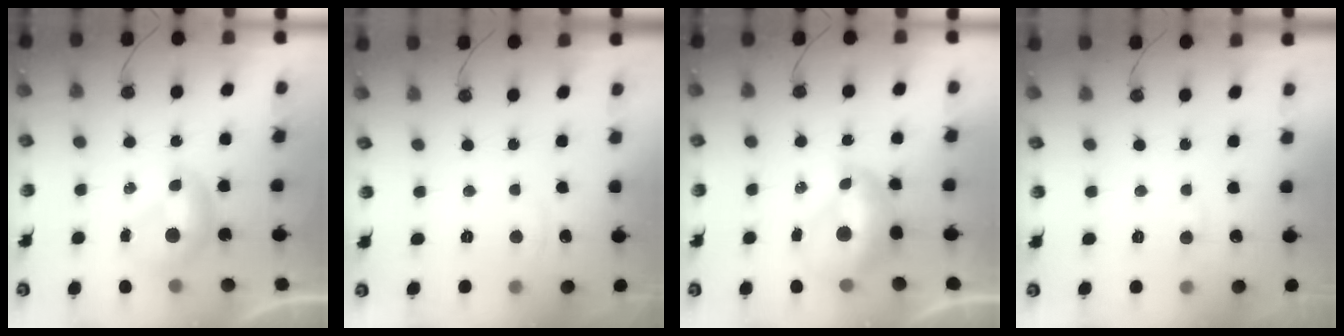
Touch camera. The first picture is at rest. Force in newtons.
{"total": 1.2, "press": 1.0, "slide": 0.7}
{"total": 2.8, "press": 2.7, "slide": 0.7}
{"total": 1.6, "press": 1.5, "slide": 0.5}